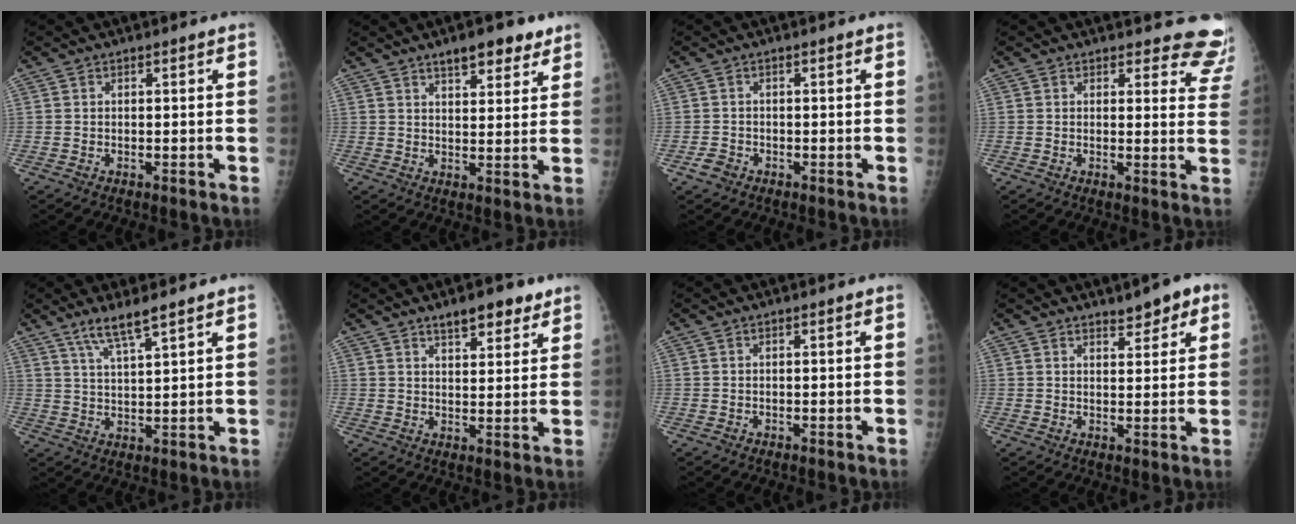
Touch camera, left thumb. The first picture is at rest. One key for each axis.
{"total": 7.8, "fx": 5.4, "fy": 3.0, "fz": 4.8, "tx": -0.044, "ty": -0.027, "tz": 0.077}
{"total": 1.7, "fx": -1.0, "fy": 1.3, "fz": 0.5, "tx": -0.008, "ty": 0.005, "tz": -0.019}
{"total": 9.4, "fx": 9.0, "fy": 2.7, "fz": 0.1, "tx": 0.053, "ty": -0.077, "tz": 0.060}
{"total": 6.2, "fx": 4.5, "fy": 0.4, "fz": 4.2, "tx": -0.084, "ty": -0.026, "tz": 0.090}
{"total": 7.2, "fx": 5.1, "fy": 2.7, "fz": 4.4, "tx": -0.041, "ty": -0.027, "tz": 0.074}
{"total": 0.0}
{"total": 4.9, "fx": 3.1, "fy": 1.9, "fz": 3.2, "tx": -0.024, "ty": -0.015, "tz": 0.042}